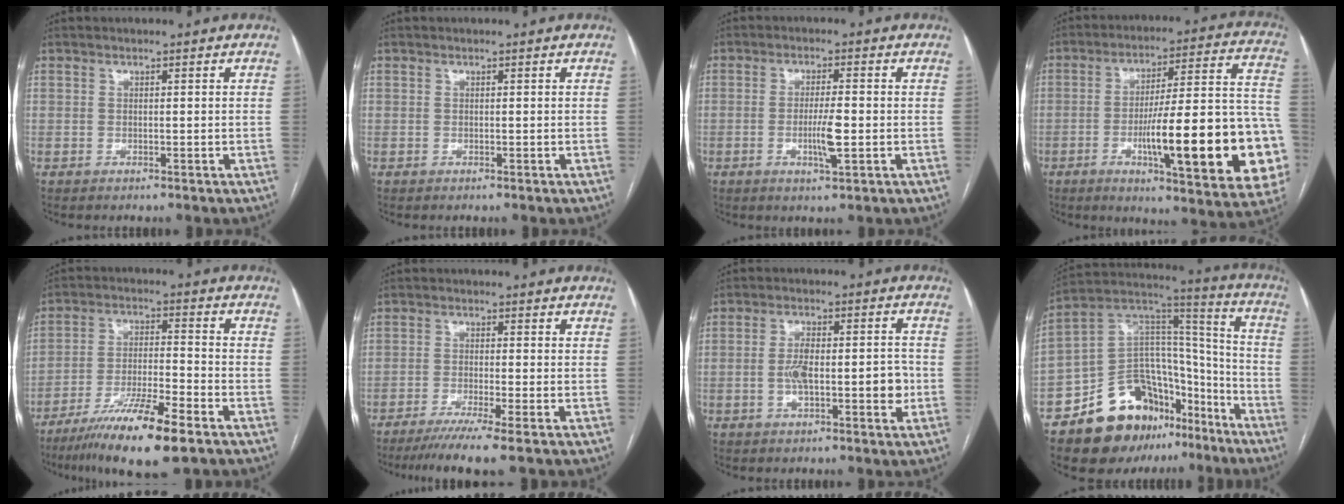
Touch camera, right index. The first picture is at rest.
{"total": 0.0}
{"total": 4.9, "force": [-1.1, 0.5, 4.7], "torque": [-0.089, -0.006, -0.017]}
{"total": 25.5, "force": [-6.6, 3.6, 24.4], "torque": [-0.264, 0.010, -0.085]}
{"total": 13.3, "force": [-8.5, 1.1, 10.2], "torque": [-0.186, -0.028, -0.147]}
{"total": 7.0, "force": [-5.0, -1.1, 4.9], "torque": [-0.075, -0.020, -0.085]}
{"total": 8.4, "force": [-1.4, 2.9, 7.7], "torque": [-0.133, 0.018, -0.020]}
{"total": 22.0, "force": [-14.5, 12.5, 10.6], "torque": [-0.169, 0.077, -0.234]}